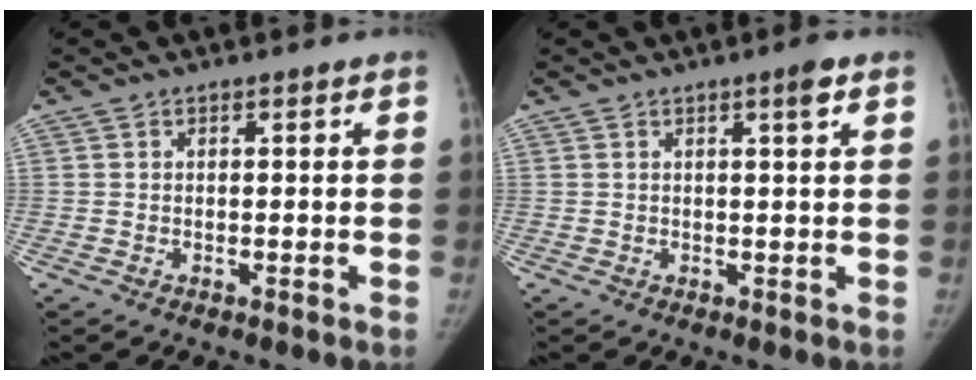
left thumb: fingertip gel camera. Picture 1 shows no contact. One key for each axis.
{"total": 2.1, "fx": 1.1, "fy": 0.1, "fz": 1.8, "tx": -0.030, "ty": -0.005, "tz": 0.017}